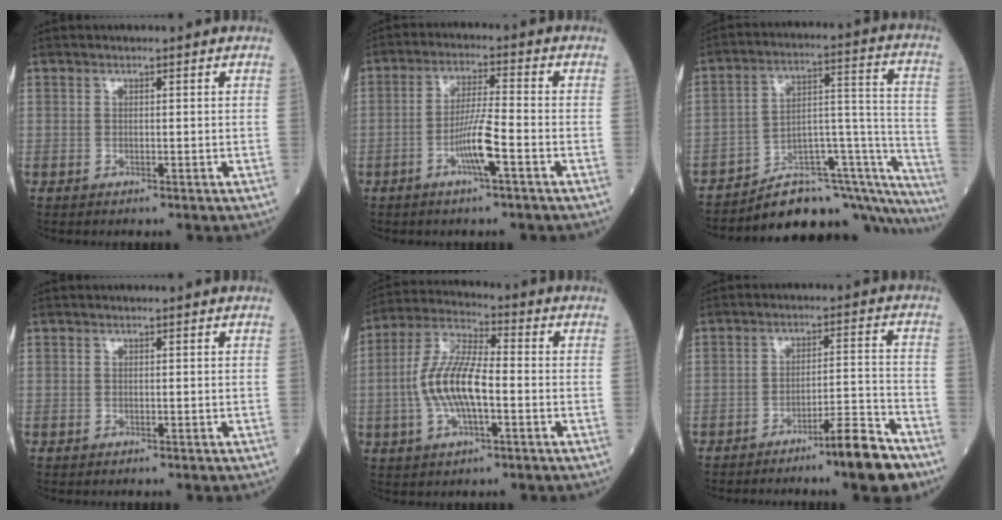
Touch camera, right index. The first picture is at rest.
{"total": 6.4, "force": [-2.7, -0.1, 5.9], "torque": [-0.117, 0.000, -0.051]}
{"total": 23.0, "force": [-20.9, 4.4, 8.6], "torque": [-0.038, 0.062, -0.289]}
{"total": 0.0}
{"total": 11.2, "force": [-1.7, 3.3, 10.5], "torque": [-0.223, 0.012, -0.033]}
{"total": 8.1, "force": [-5.9, 0.1, 5.5], "torque": [-0.074, -0.002, -0.097]}